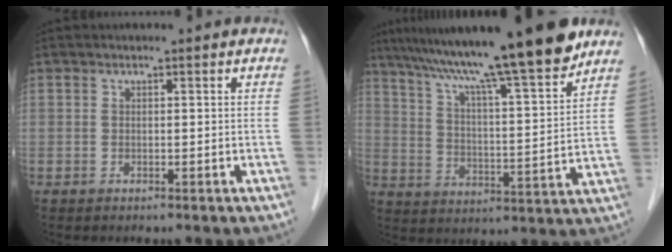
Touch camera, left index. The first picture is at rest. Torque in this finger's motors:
{"motor_torque": [1.11, -1.03, 1.05, 0.21]}